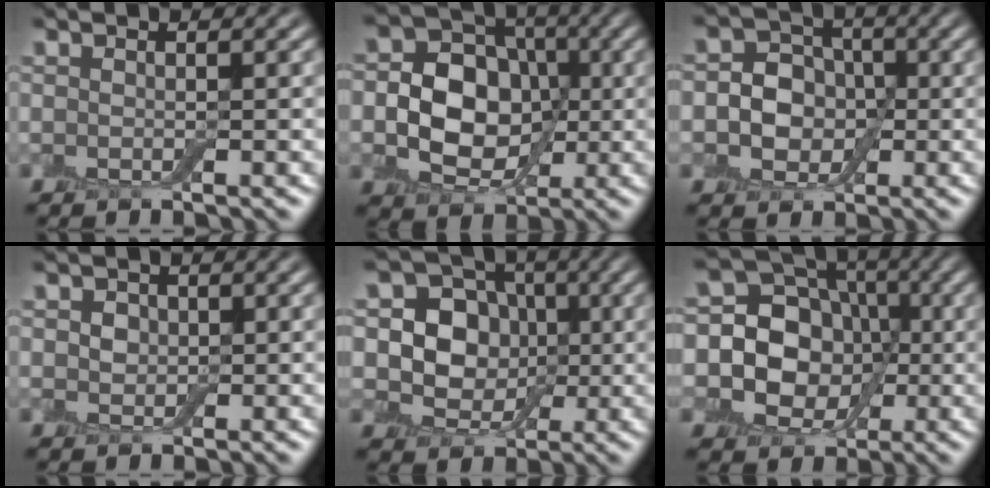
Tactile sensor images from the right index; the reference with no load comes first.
{"total": 7.8, "force": [-0.4, 6.2, 4.8], "torque": [-0.069, 0.000, -0.022]}
{"total": 5.1, "force": [-0.4, 4.2, 2.8], "torque": [-0.027, 0.000, -0.025]}
{"total": 1.4, "force": [0.4, 1.2, 0.6], "torque": [-0.011, 0.000, 0.003]}
{"total": 6.7, "force": [0.7, 5.8, 3.4], "torque": [-0.045, 0.001, -0.006]}
{"total": 13.3, "force": [0.1, 11.6, 6.4], "torque": [-0.125, 0.046, -0.031]}